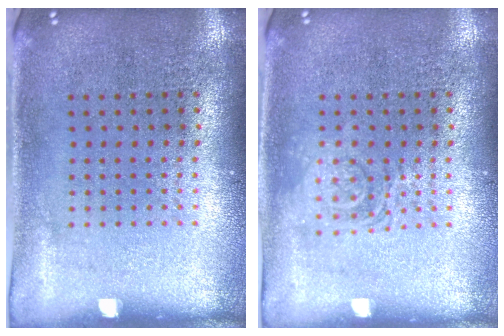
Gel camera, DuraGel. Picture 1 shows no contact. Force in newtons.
{"total": 2.0, "press": 2.0, "slide": 0.3}